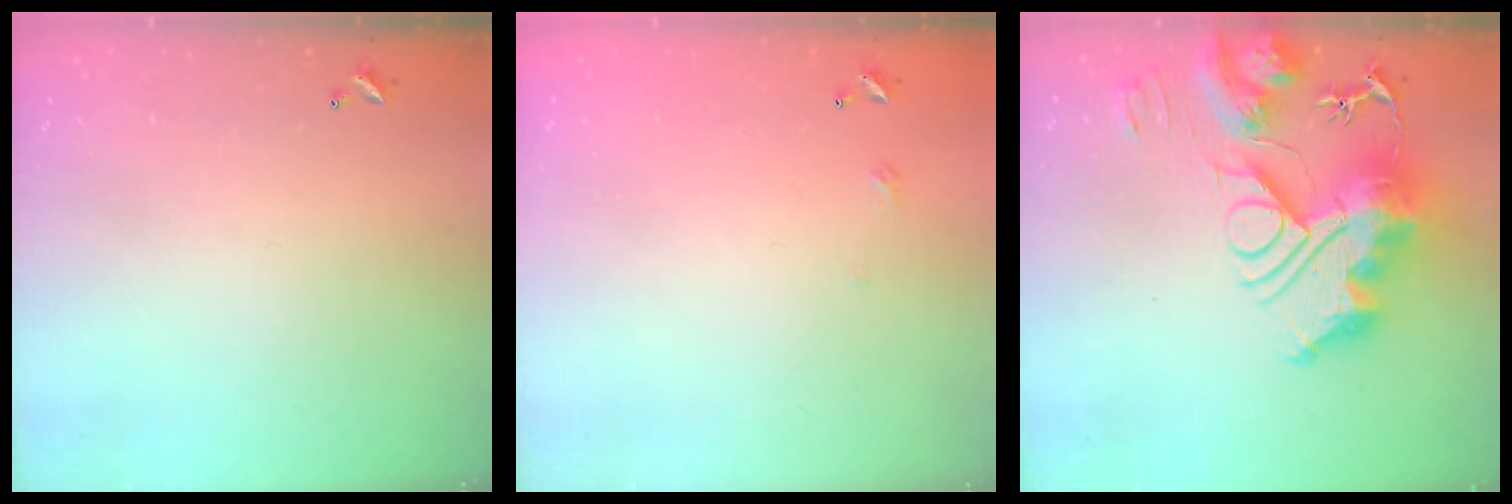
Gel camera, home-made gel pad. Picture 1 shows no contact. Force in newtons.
{"total": 2.7, "press": 2.6, "slide": 0.4}
{"total": 0.5, "press": 0.5, "slide": 0.0}